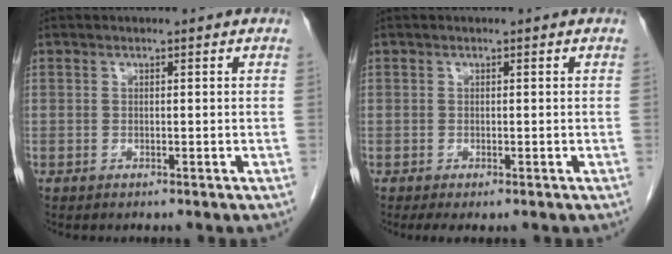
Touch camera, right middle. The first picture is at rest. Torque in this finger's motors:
{"motor_torque": [0.18, 0.18, -0.09, 0.01]}